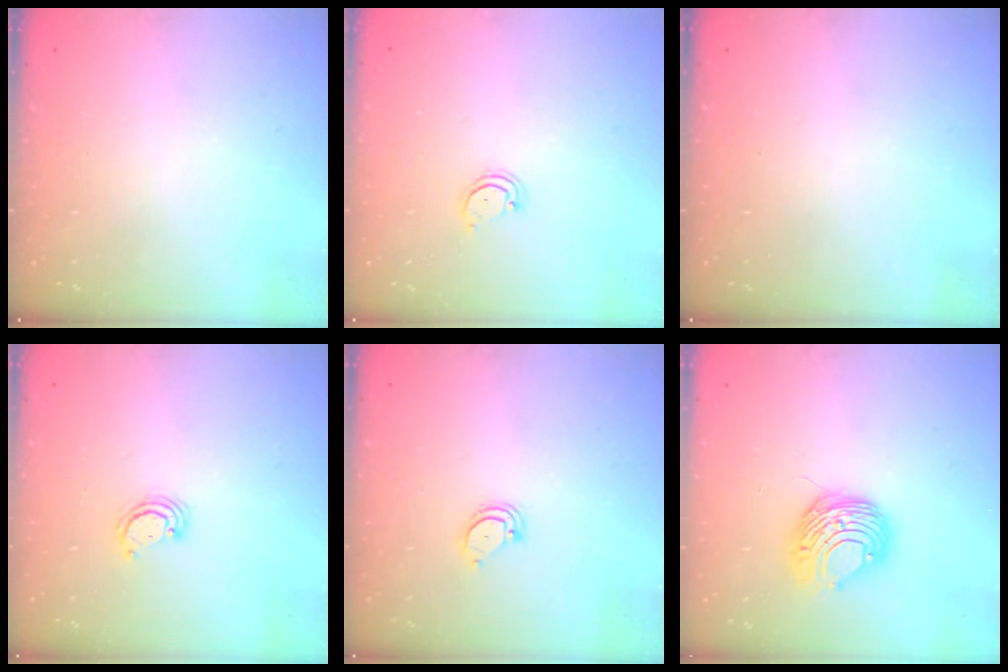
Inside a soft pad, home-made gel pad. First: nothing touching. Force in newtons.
{"total": 2.6, "press": 2.6, "slide": 0.2}
{"total": 0.0}
{"total": 2.6, "press": 2.6, "slide": 0.3}
{"total": 2.9, "press": 2.9, "slide": 0.2}
{"total": 8.9, "press": 8.9, "slide": 0.5}